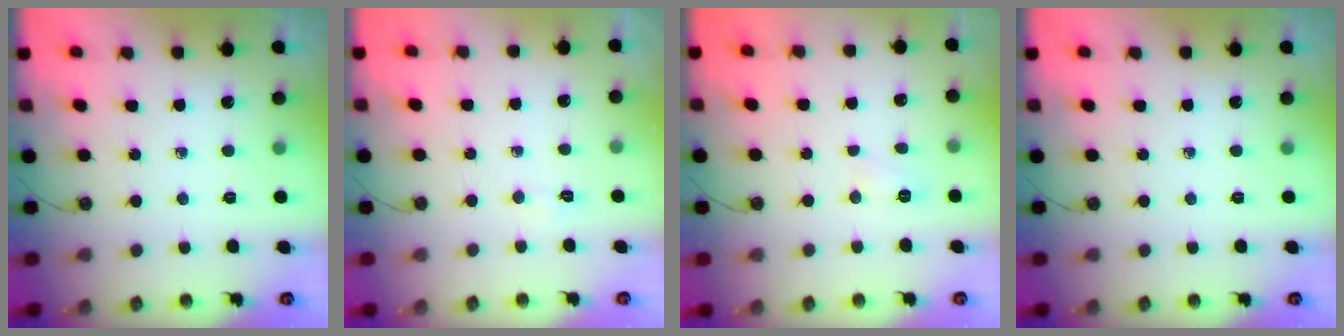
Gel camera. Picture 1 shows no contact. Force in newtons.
{"total": 2.9, "press": 2.6, "slide": 1.4}
{"total": 6.7, "press": 4.7, "slide": 4.8}
{"total": 0.0}